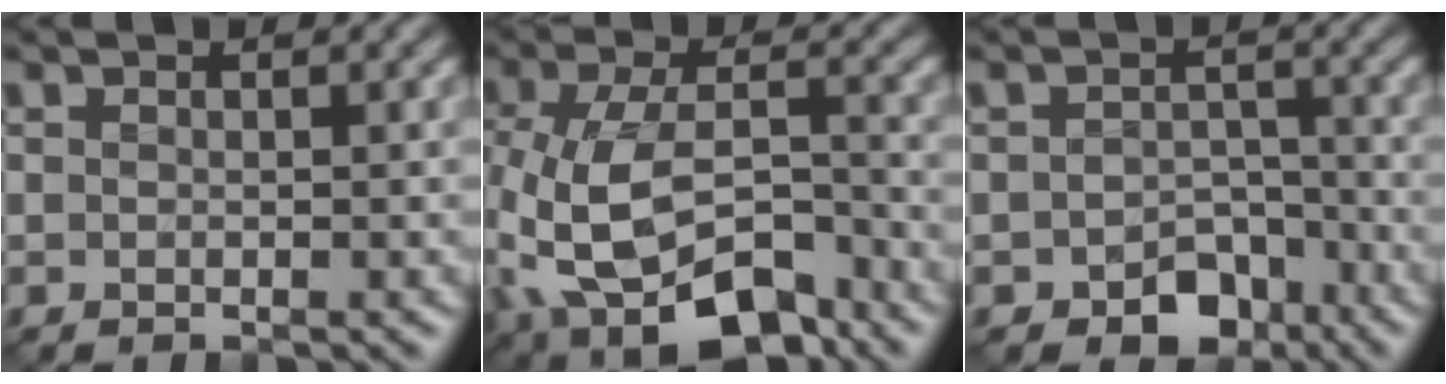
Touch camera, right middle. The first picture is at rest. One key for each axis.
{"total": 10.8, "fx": -4.8, "fy": 5.6, "fz": 7.8, "tx": -0.152, "ty": -0.011, "tz": -0.080}
{"total": 3.9, "fx": -2.4, "fy": 2.5, "fz": 1.6, "tx": -0.019, "ty": -0.004, "tz": -0.038}